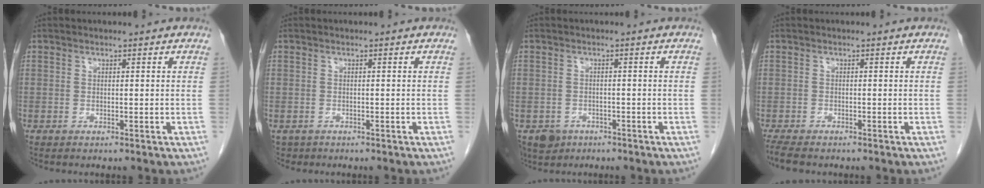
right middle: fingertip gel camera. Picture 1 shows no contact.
{"total": 1.6, "force": [-1.0, 1.2, 0.2], "torque": [-0.011, 0.000, -0.014]}
{"total": 3.9, "force": [-2.5, 3.0, 0.7], "torque": [-0.010, 0.003, -0.036]}
{"total": 4.3, "force": [-3.6, 1.1, 2.2], "torque": [-0.042, -0.012, -0.056]}